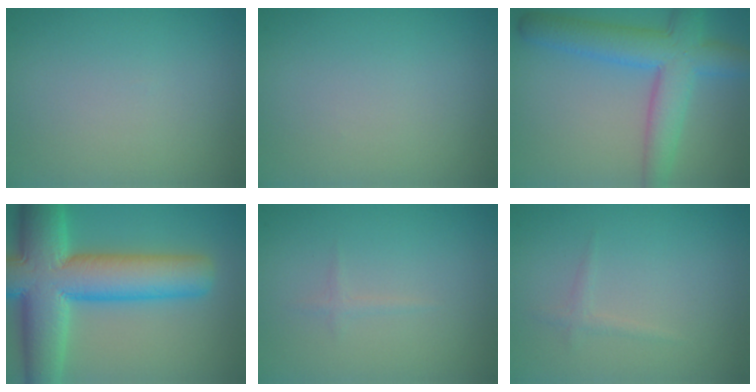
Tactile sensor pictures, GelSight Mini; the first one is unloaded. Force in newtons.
{"total": 0.0}
{"total": 6.3, "press": 6.3, "slide": 0.3}
{"total": 12.2, "press": 12.2, "slide": 0.6}
{"total": 0.6, "press": 0.6, "slide": 0.0}
{"total": 0.8, "press": 0.8, "slide": 0.0}